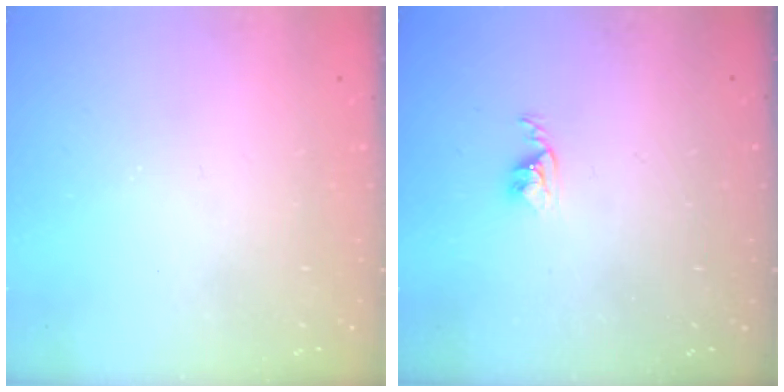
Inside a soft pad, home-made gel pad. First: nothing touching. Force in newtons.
{"total": 2.9, "press": 2.9, "slide": 0.4}